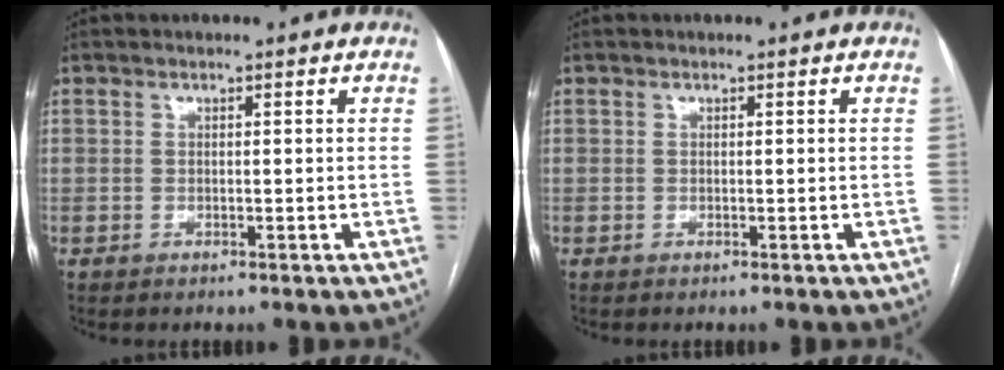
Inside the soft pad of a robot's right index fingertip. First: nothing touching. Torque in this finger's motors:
{"motor_torque": [-0.22, 0.24, -0.02, 0.00]}